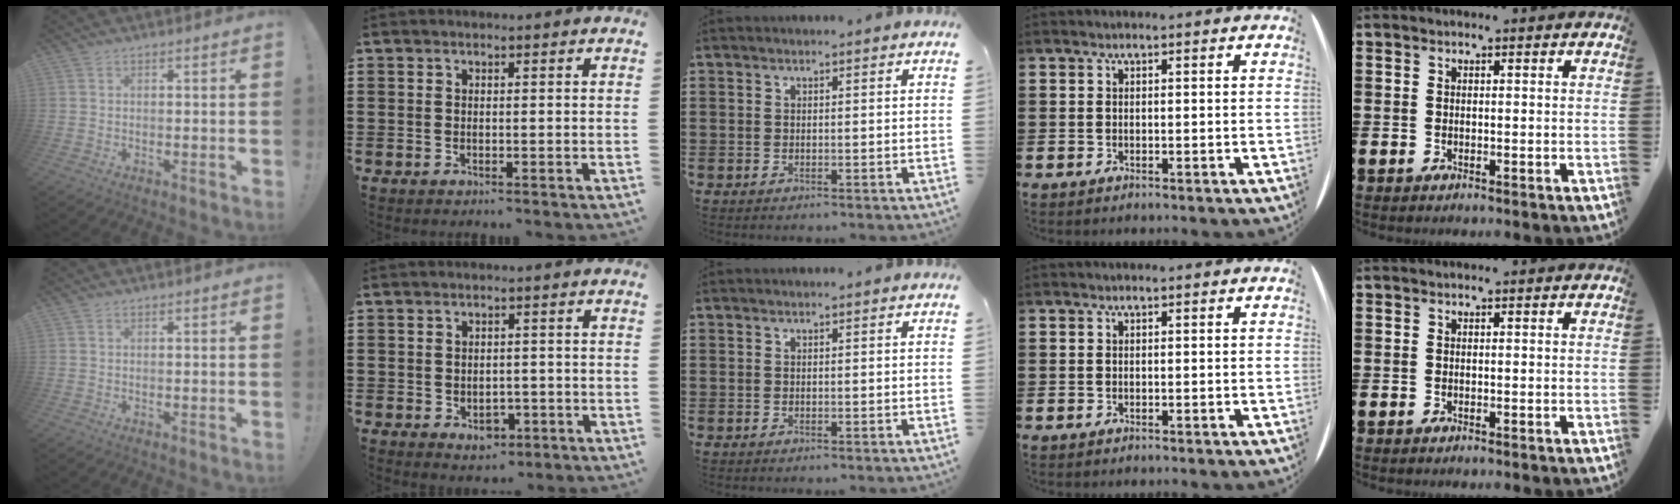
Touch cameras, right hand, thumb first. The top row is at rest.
{"index": {"total": 2.7, "force": [-1.0, 1.9, 1.7], "torque": [-0.026, 0.000, -0.021]}}